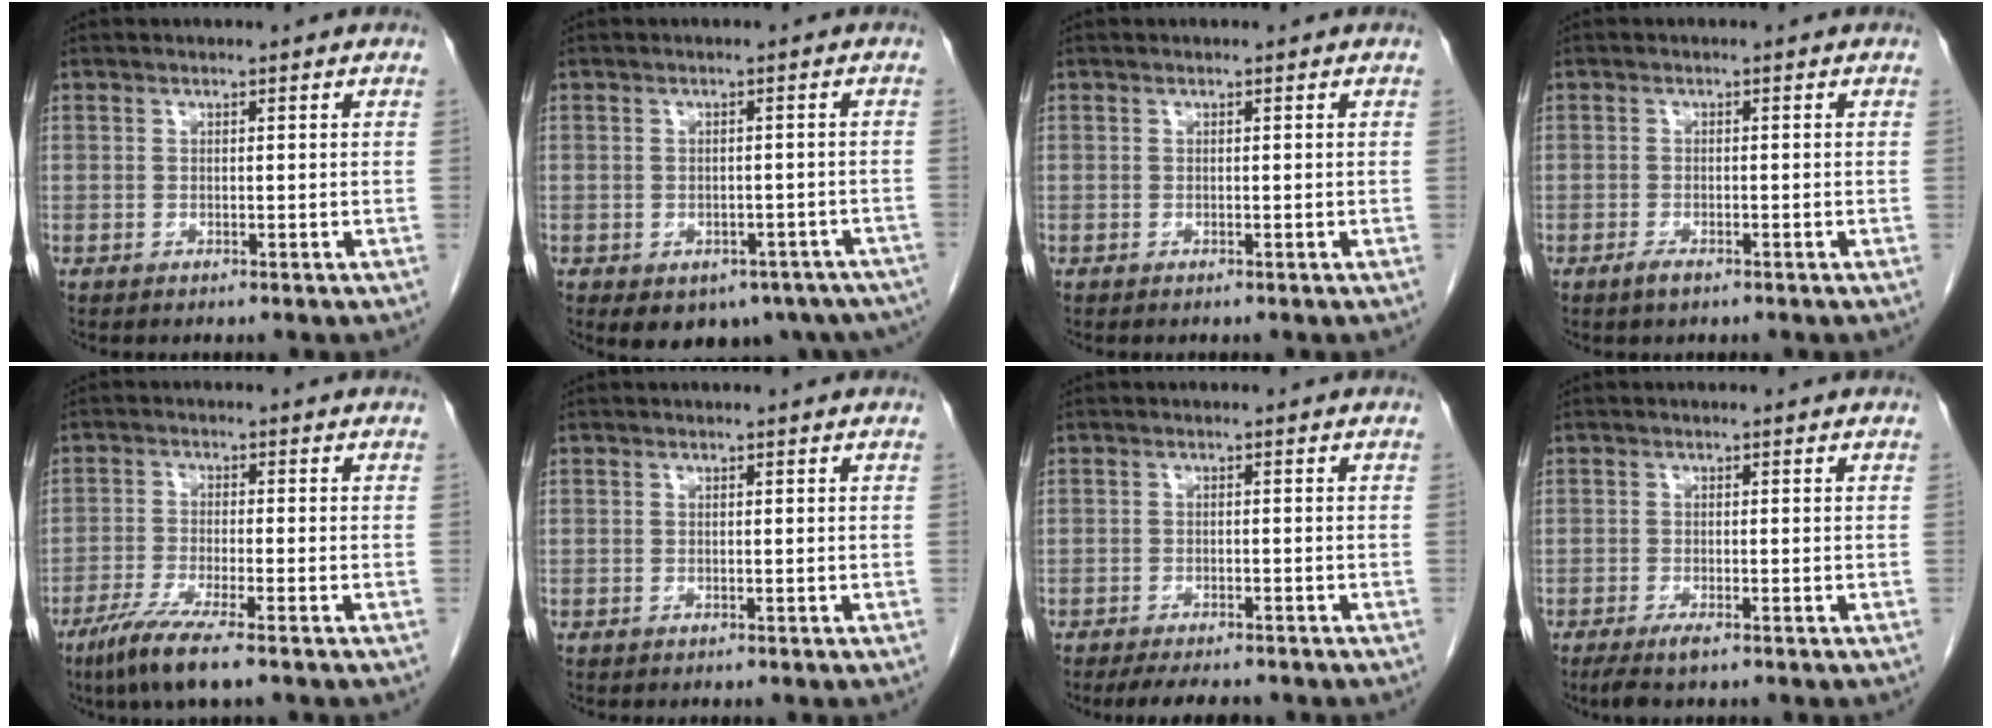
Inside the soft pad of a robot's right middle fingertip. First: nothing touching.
{"total": 13.5, "force": [-8.5, 8.4, 6.2], "torque": [-0.088, -0.002, -0.090]}
{"total": 0.0}
{"total": 1.6, "force": [-1.1, 0.4, 1.1], "torque": [-0.024, -0.002, -0.019]}
{"total": 7.2, "force": [-4.9, -0.1, 5.2], "torque": [-0.101, -0.021, -0.089]}
{"total": 0.0}
{"total": 6.1, "force": [-5.2, 1.4, 2.8], "torque": [-0.038, -0.009, -0.077]}
{"total": 2.6, "force": [-1.7, 0.3, 1.9], "torque": [-0.039, -0.008, -0.033]}